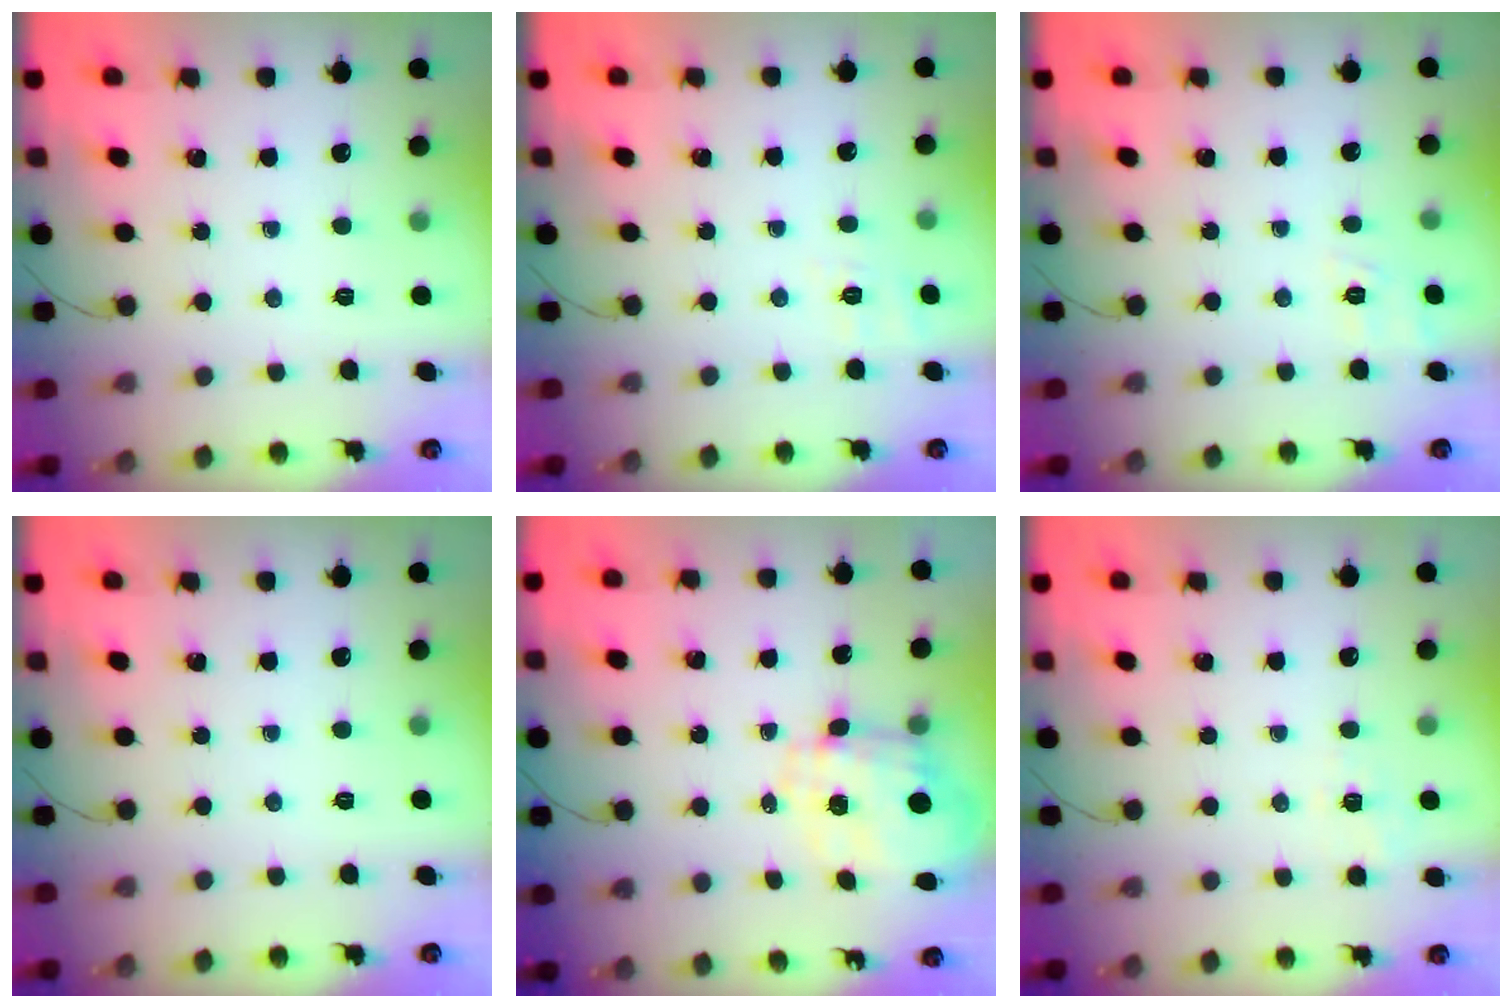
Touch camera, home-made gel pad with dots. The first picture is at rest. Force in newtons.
{"total": 2.4, "press": 1.3, "slide": 2.1}
{"total": 3.0, "press": 2.4, "slide": 1.8}
{"total": 0.0}
{"total": 3.4, "press": 3.1, "slide": 1.4}
{"total": 1.8, "press": 0.4, "slide": 1.8}